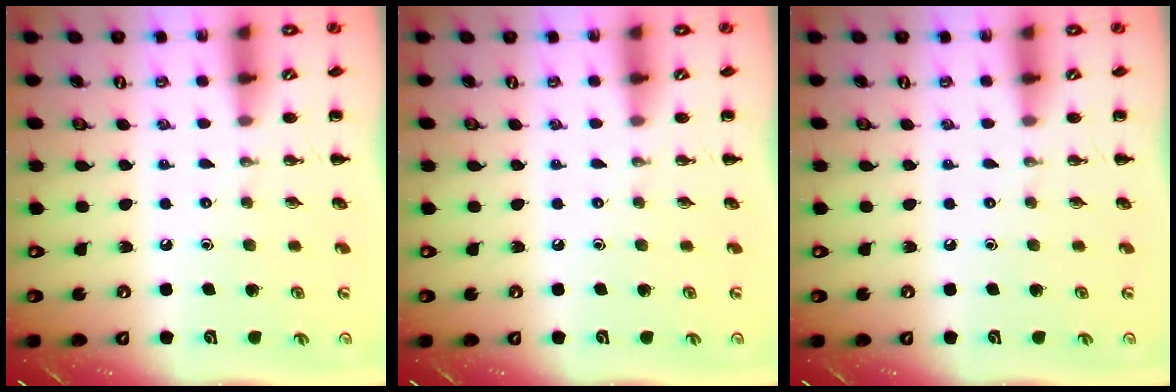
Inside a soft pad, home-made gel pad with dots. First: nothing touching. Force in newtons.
{"total": 0.0}
{"total": 0.0}